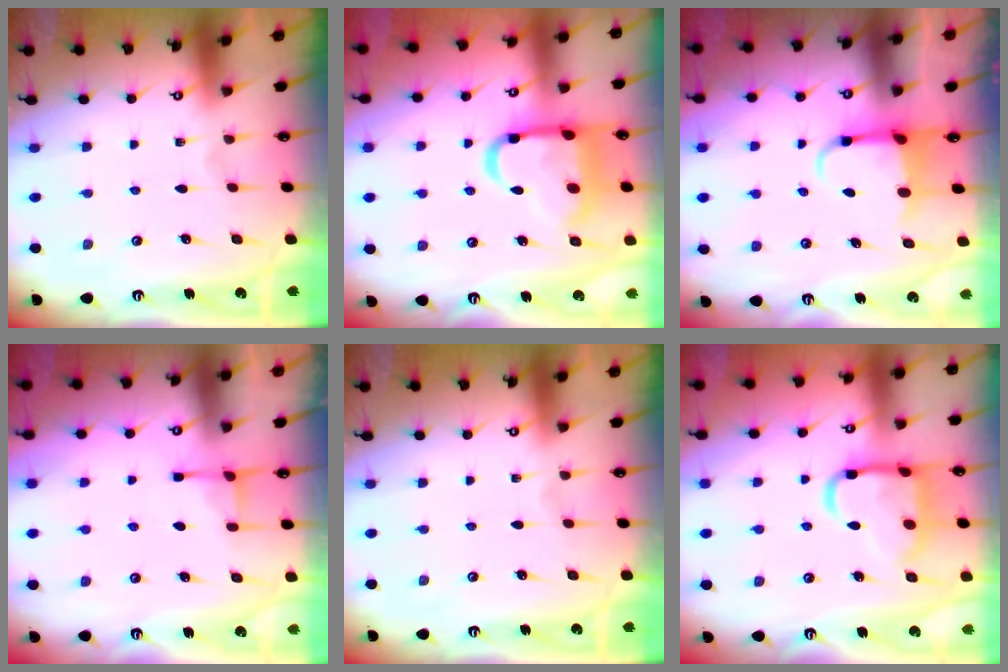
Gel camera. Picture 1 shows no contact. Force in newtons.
{"total": 16.5, "press": 16.4, "slide": 1.7}
{"total": 4.0, "press": 3.8, "slide": 1.0}
{"total": 3.9, "press": 3.9, "slide": 0.5}
{"total": 0.0}
{"total": 15.3, "press": 15.2, "slide": 1.6}